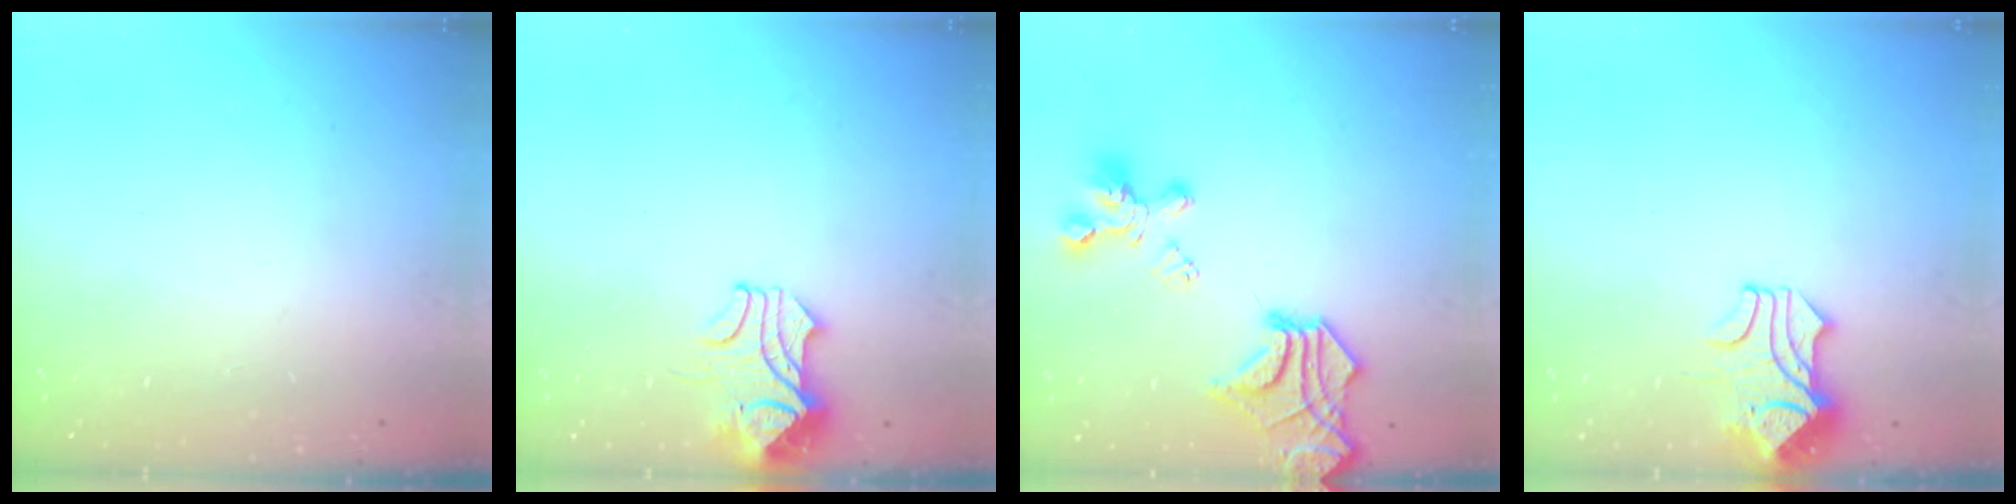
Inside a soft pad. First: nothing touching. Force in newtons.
{"total": 2.4, "press": 2.2, "slide": 0.8}
{"total": 15.5, "press": 15.0, "slide": 3.7}
{"total": 1.8, "press": 1.3, "slide": 1.1}